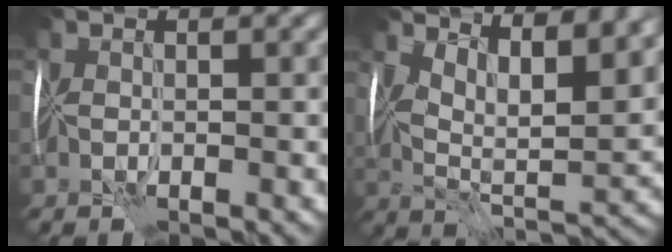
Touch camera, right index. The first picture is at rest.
{"total": 9.9, "force": [6.3, 3.3, 6.9], "torque": [-0.103, 0.005, 0.094]}